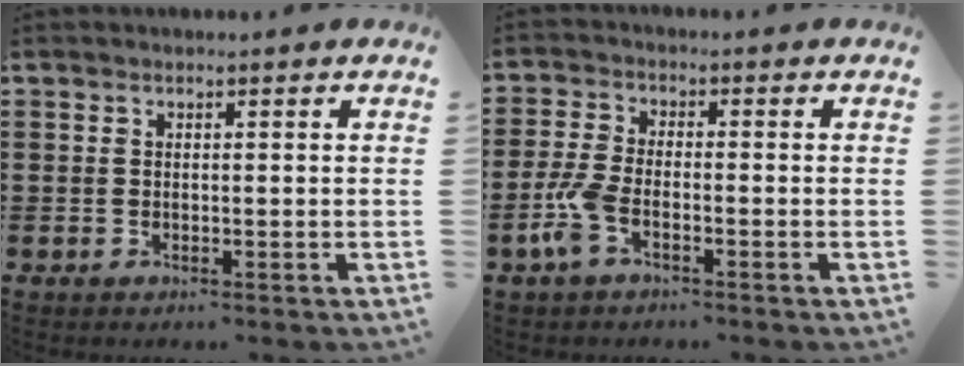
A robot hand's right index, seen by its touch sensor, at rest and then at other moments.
{"total": 5.1, "force": [-2.4, 1.8, 4.1], "torque": [-0.110, -0.010, -0.051]}